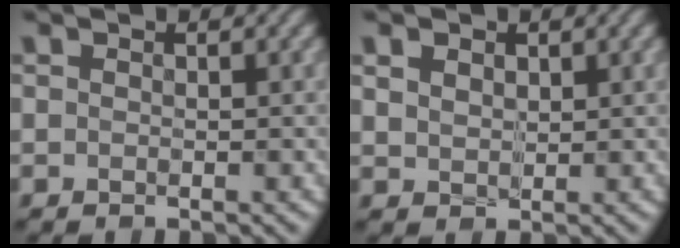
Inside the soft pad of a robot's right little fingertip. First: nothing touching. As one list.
[{"total": 2.0, "force": [1.0, 1.5, 0.9], "torque": [-0.029, -0.001, 0.019]}]